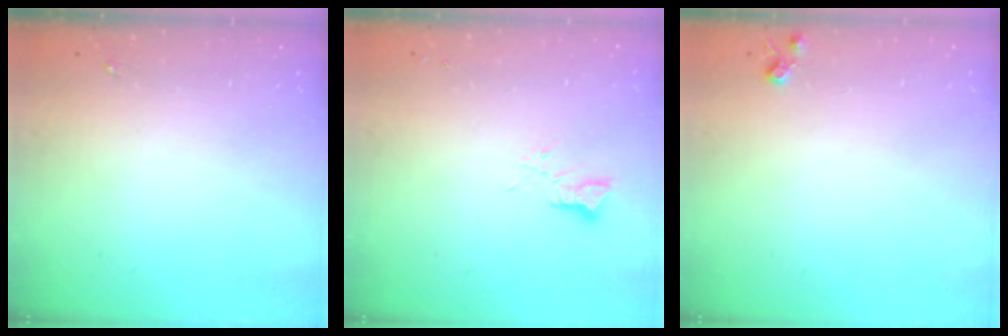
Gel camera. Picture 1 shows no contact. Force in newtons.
{"total": 3.6, "press": 3.6, "slide": 0.3}
{"total": 5.2, "press": 5.1, "slide": 0.8}